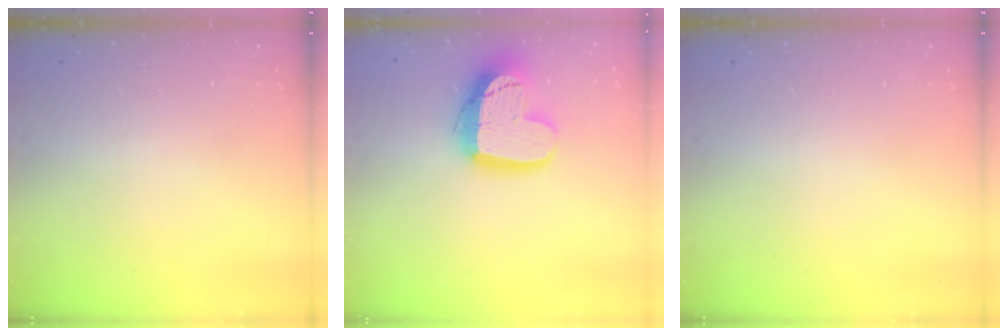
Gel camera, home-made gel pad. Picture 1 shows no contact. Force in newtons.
{"total": 19.0, "press": 18.9, "slide": 1.6}
{"total": 0.0}